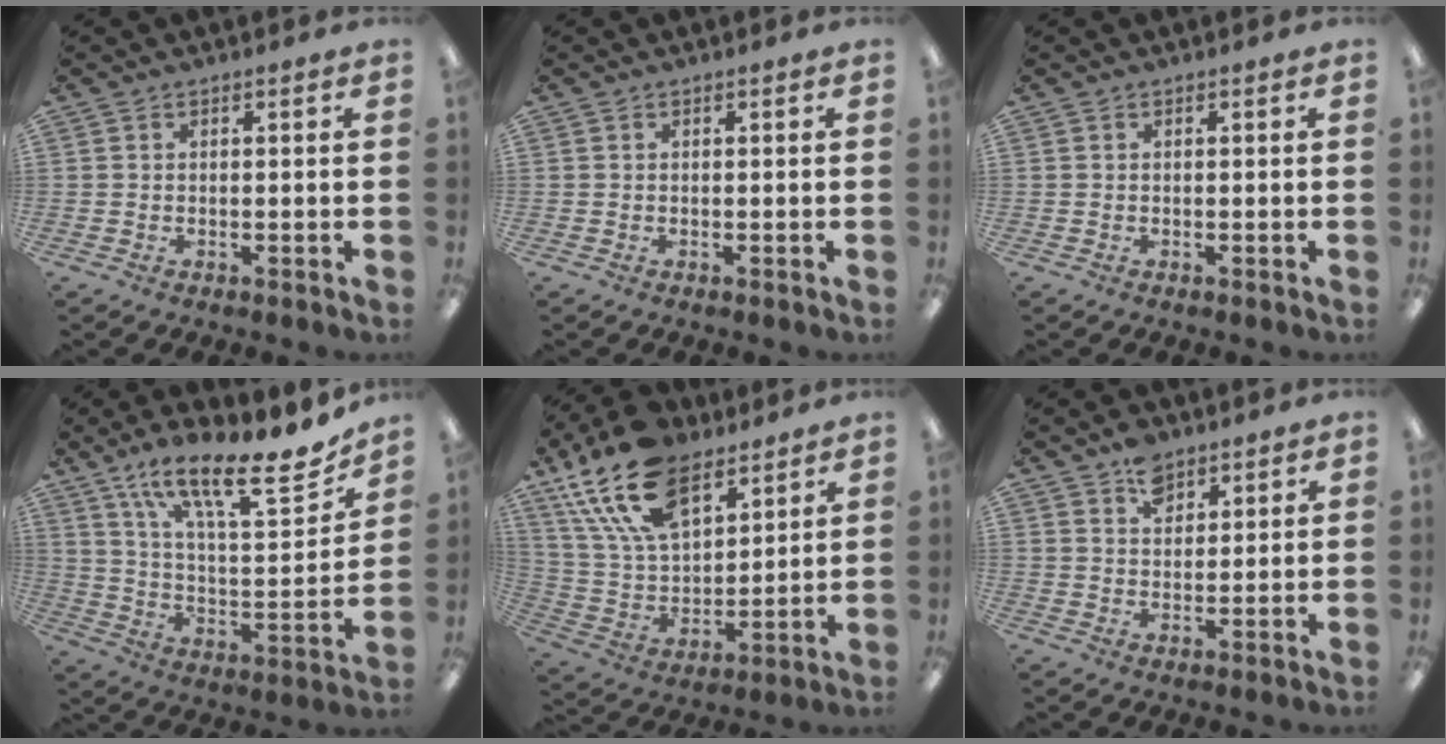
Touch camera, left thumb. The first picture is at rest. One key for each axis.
{"total": 0.0}
{"total": 0.0}
{"total": 20.4, "fx": 14.9, "fy": 5.6, "fz": 12.7, "tx": -0.202, "ty": -0.102, "tz": 0.248}
{"total": 20.8, "fx": 13.0, "fy": 11.1, "fz": 11.8, "tx": -0.248, "ty": -0.056, "tz": 0.239}
{"total": 6.3, "fx": 4.4, "fy": 3.8, "fz": 2.3, "tx": -0.030, "ty": -0.016, "tz": 0.077}